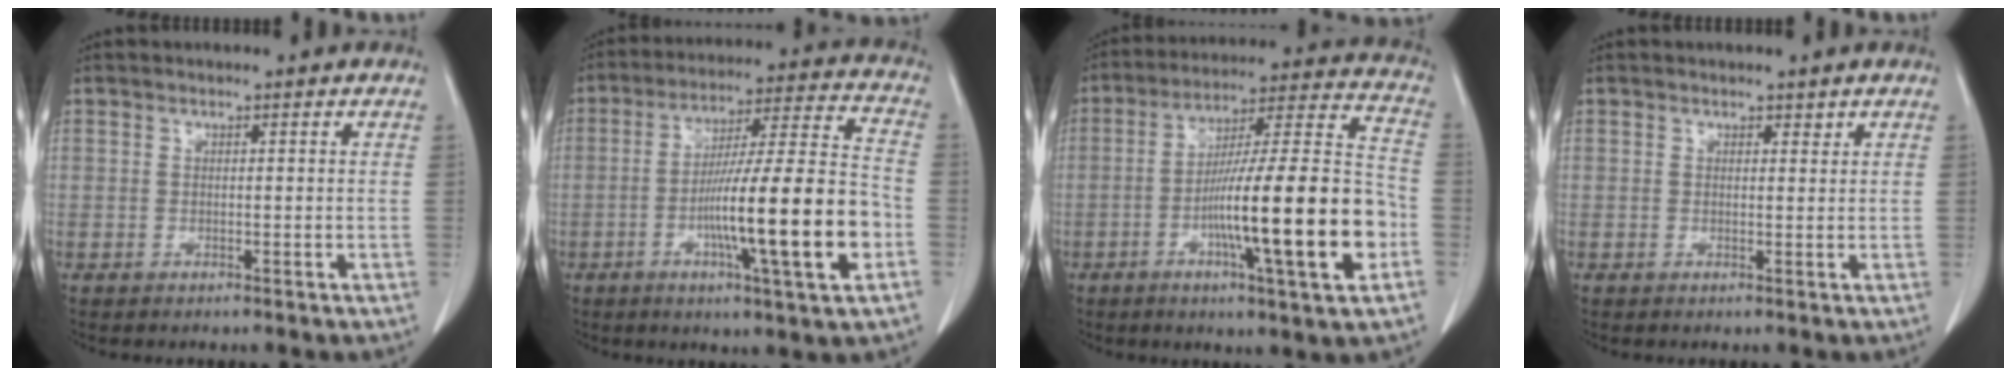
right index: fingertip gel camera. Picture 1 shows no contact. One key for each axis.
{"total": 18.5, "fx": -5.1, "fy": 0.5, "fz": 17.8, "tx": -0.284, "ty": 0.002, "tz": -0.081}
{"total": 20.9, "fx": -5.8, "fy": 1.1, "fz": 20.0, "tx": -0.302, "ty": 0.004, "tz": -0.090}
{"total": 0.8, "fx": 0.7, "fy": 0.4, "fz": 0.2, "tx": -0.002, "ty": -0.003, "tz": 0.007}